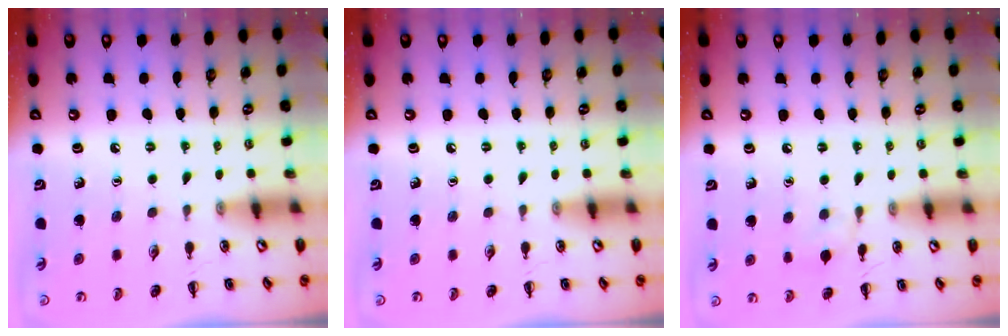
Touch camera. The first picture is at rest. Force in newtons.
{"total": 0.0}
{"total": 5.6, "press": 5.3, "slide": 1.9}